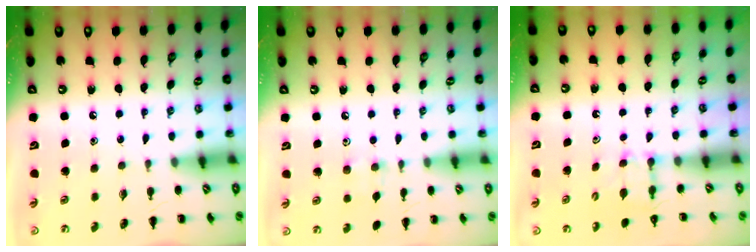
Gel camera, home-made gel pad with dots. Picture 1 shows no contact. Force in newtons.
{"total": 6.4, "press": 6.2, "slide": 1.9}
{"total": 3.8, "press": 3.6, "slide": 1.1}